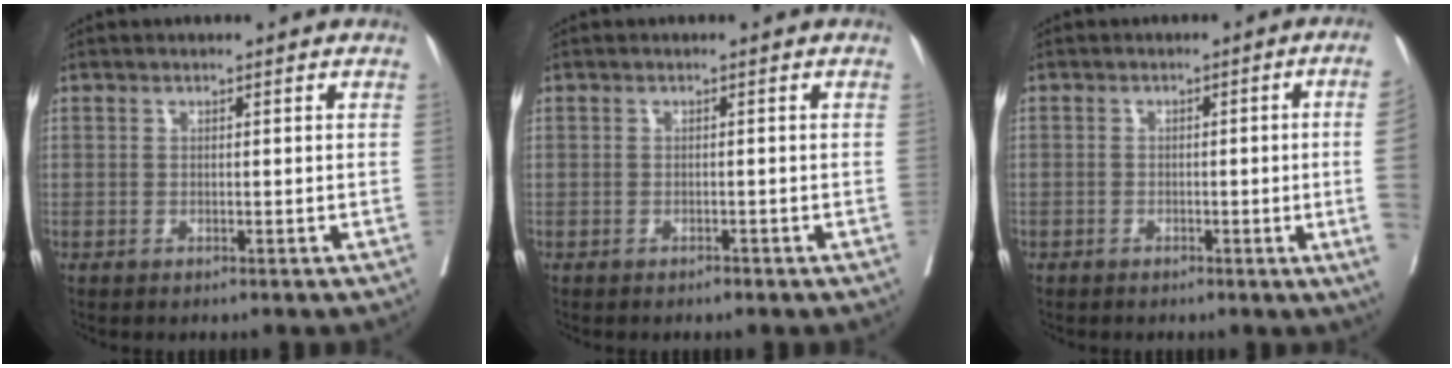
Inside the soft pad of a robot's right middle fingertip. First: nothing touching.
{"total": 0.5, "force": [-0.4, 0.0, 0.3], "torque": [-0.010, -0.003, -0.006]}
{"total": 6.1, "force": [-1.2, -1.3, 5.9], "torque": [-0.065, -0.006, -0.018]}